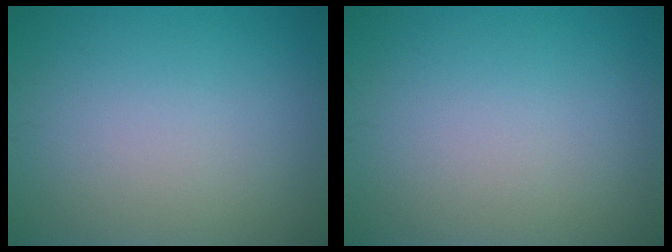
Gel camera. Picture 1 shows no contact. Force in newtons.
{"total": 0.0}